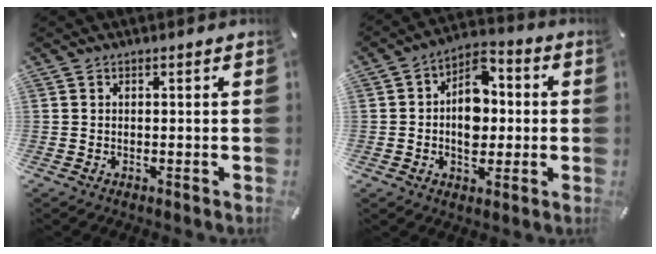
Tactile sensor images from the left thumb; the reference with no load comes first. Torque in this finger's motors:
{"motor_torque": [1.74, 2.67, 0.95, -0.62, 0.10]}